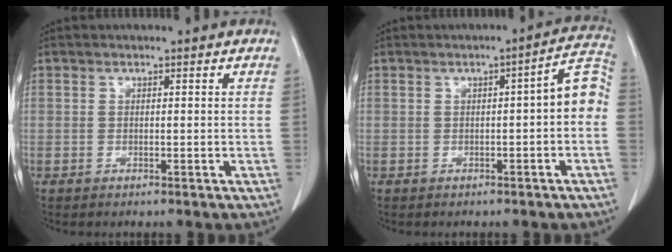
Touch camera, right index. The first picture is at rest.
{"total": 5.7, "force": [-0.5, 1.0, 5.6], "torque": [-0.064, 0.025, -0.011]}